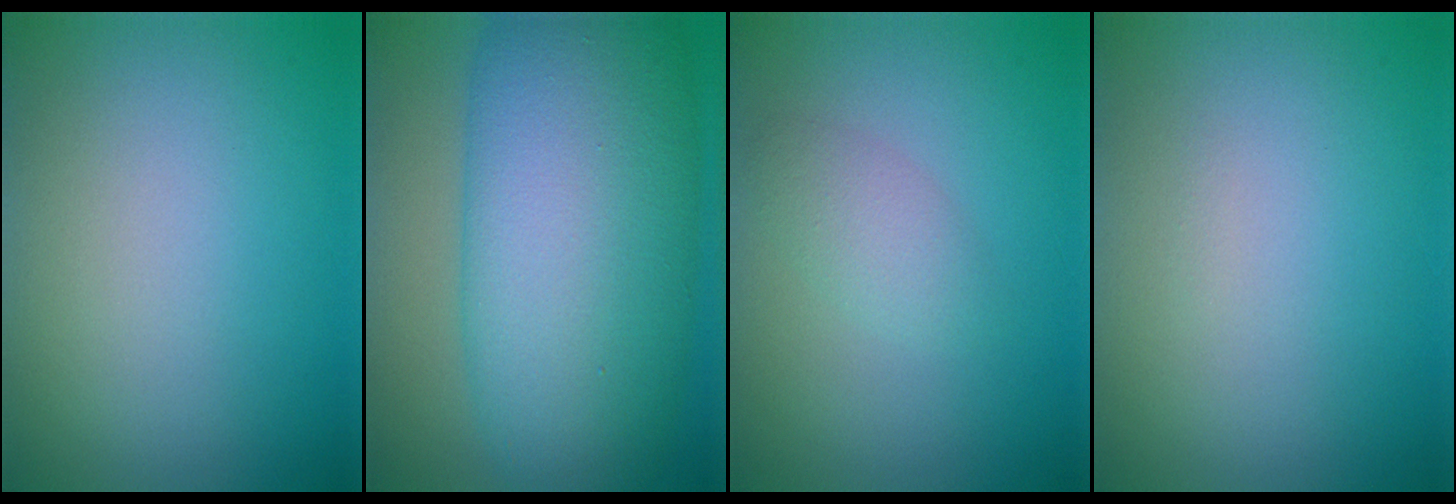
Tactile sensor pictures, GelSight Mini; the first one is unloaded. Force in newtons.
{"total": 14.6, "press": 14.6, "slide": 0.1}
{"total": 1.8, "press": 1.8, "slide": 0.1}
{"total": 0.0}